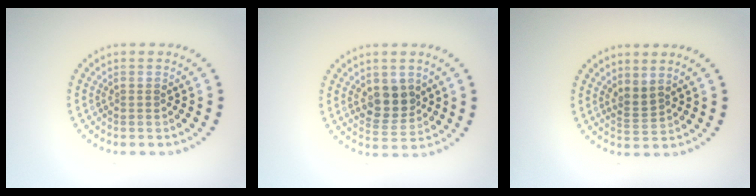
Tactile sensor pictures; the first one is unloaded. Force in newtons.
{"total": 3.4, "press": 3.3, "slide": 0.9}
{"total": 1.8, "press": 1.3, "slide": 1.3}